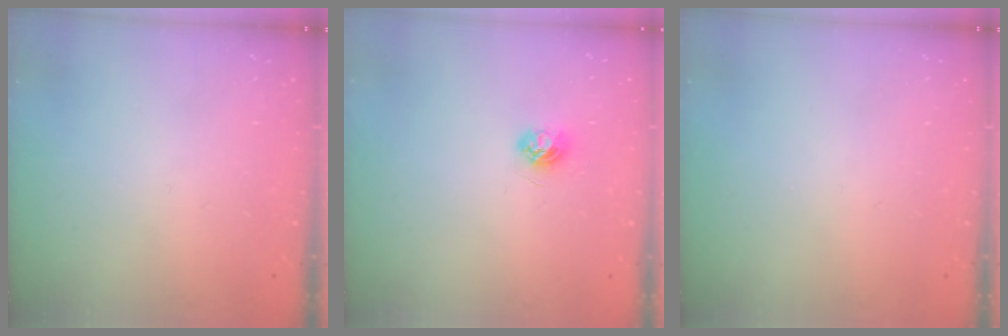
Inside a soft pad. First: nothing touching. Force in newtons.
{"total": 4.2, "press": 4.2, "slide": 0.4}
{"total": 0.0}